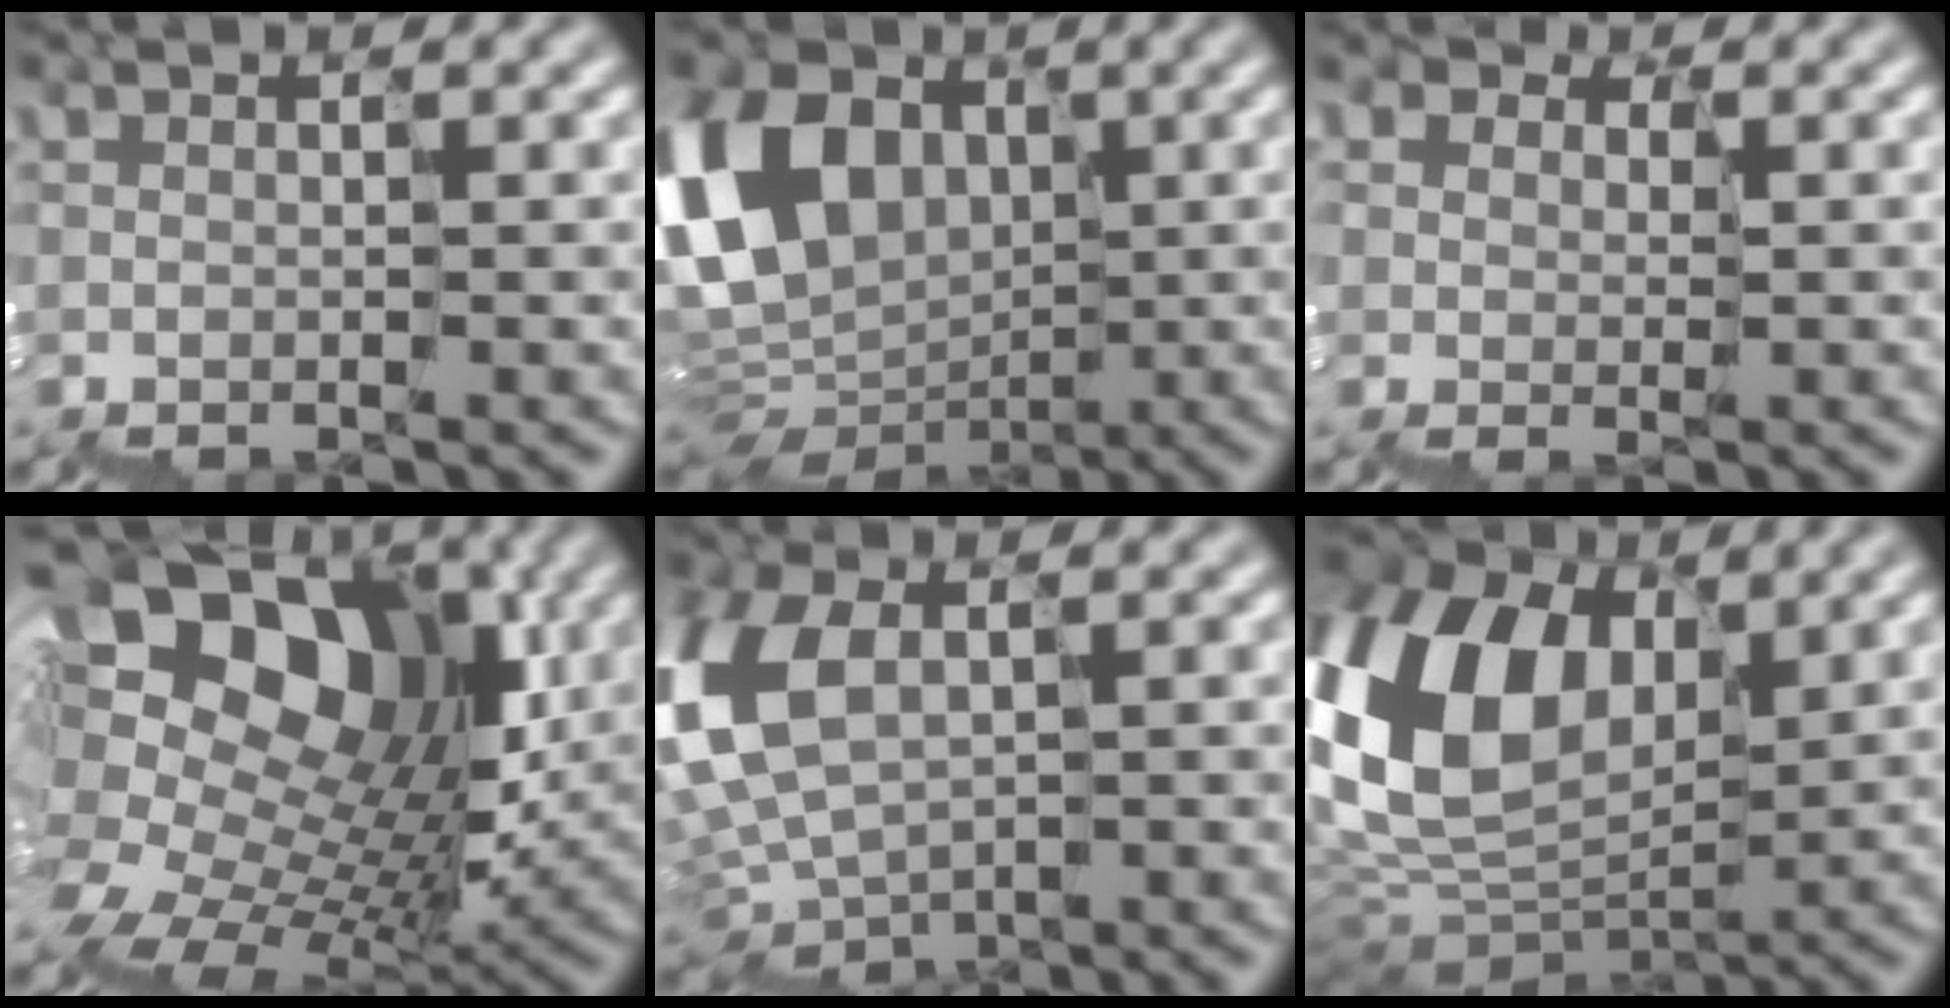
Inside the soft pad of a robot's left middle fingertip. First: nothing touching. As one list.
[{"total": 9.7, "force": [1.9, 7.4, 5.9], "torque": [-0.157, 0.010, 0.035]}, {"total": 3.1, "force": [1.0, 2.4, 1.6], "torque": [-0.044, 0.003, 0.021]}, {"total": 14.1, "force": [4.7, 10.1, 8.7], "torque": [-0.149, 0.039, 0.089]}, {"total": 7.1, "force": [0.9, 4.5, 5.4], "torque": [-0.182, 0.004, 0.018]}, {"total": 11.7, "force": [4.4, 8.0, 7.3], "torque": [-0.212, 0.030, 0.072]}]